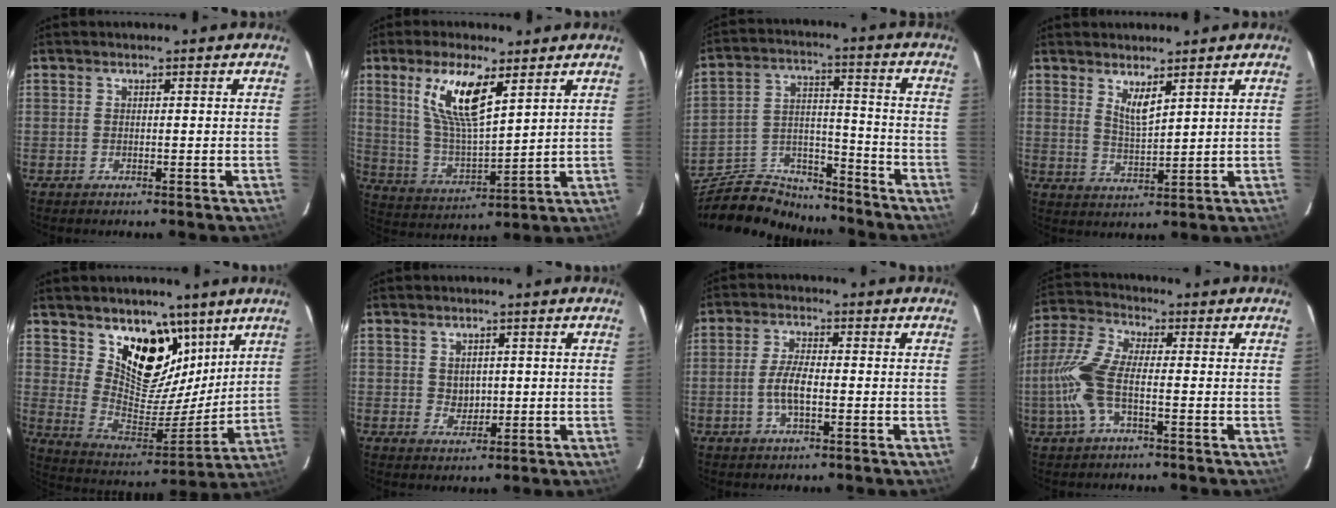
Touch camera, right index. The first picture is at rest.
{"total": 12.6, "force": [6.3, 3.6, 10.3], "torque": [-0.201, 0.002, 0.132]}
{"total": 17.5, "force": [-15.1, 6.8, 5.8], "torque": [-0.126, 0.036, -0.236]}
{"total": 4.2, "force": [2.9, 0.8, 2.9], "torque": [-0.053, -0.008, 0.052]}
{"total": 16.4, "force": [10.0, 10.0, 8.2], "torque": [-0.150, -0.016, 0.183]}
{"total": 2.8, "force": [0.6, 2.6, 1.1], "torque": [-0.014, 0.001, 0.017]}
{"total": 4.7, "force": [-1.2, 1.6, 4.3], "torque": [-0.088, 0.001, -0.023]}
{"total": 9.5, "force": [-2.2, 3.0, 8.7], "torque": [-0.209, 0.006, -0.048]}